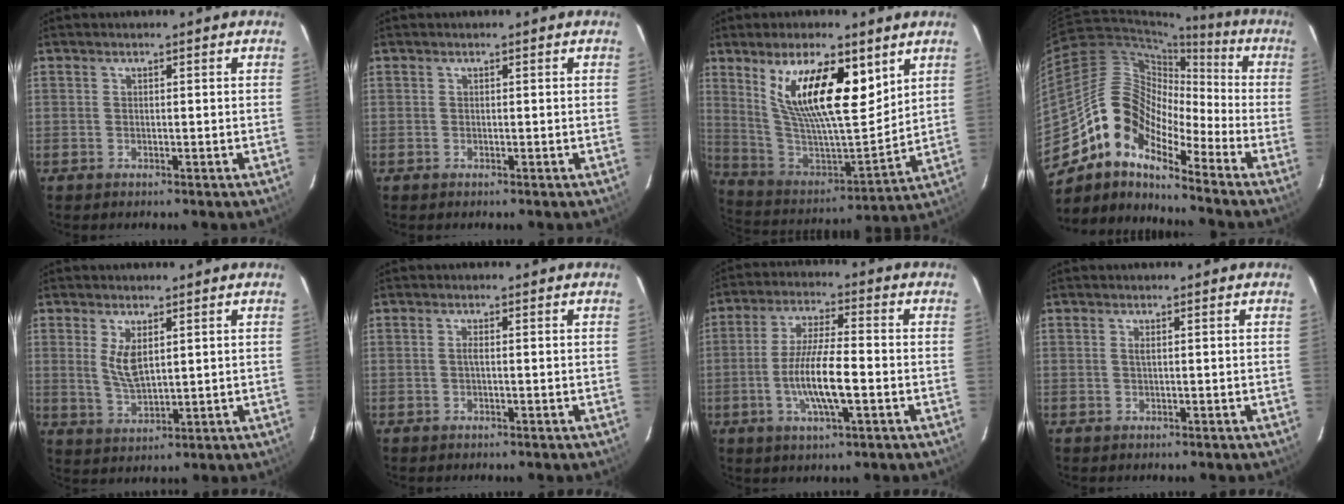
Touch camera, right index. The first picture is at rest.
{"total": 0.0}
{"total": 19.5, "force": [9.6, 6.5, 15.6], "torque": [-0.281, 0.000, 0.185]}
{"total": 12.4, "force": [-8.8, 5.9, 6.5], "torque": [-0.104, 0.021, -0.190]}
{"total": 5.5, "force": [1.7, 2.3, 4.6], "torque": [-0.085, -0.008, 0.040]}
{"total": 0.7, "force": [-0.1, -0.1, 0.7], "torque": [-0.014, 0.002, -0.004]}
{"total": 10.1, "force": [-2.7, 1.9, 9.6], "torque": [-0.186, -0.005, -0.049]}
{"total": 0.5, "force": [0.1, -0.1, 0.5], "torque": [-0.011, 0.001, 0.002]}